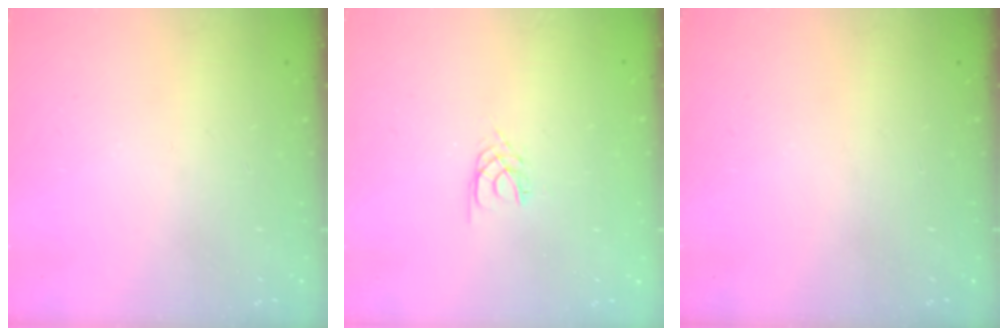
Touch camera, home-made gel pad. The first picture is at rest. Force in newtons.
{"total": 2.1, "press": 2.1, "slide": 0.3}
{"total": 0.0}